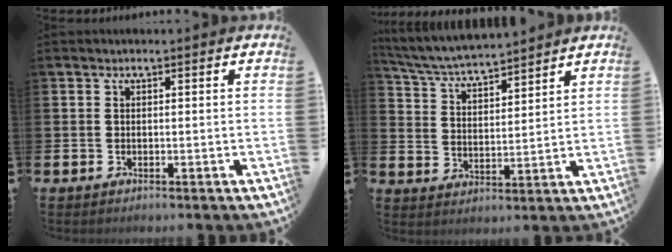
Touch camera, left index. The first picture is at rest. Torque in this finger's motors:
{"motor_torque": [0.22, -0.52, 0.71, 0.20]}